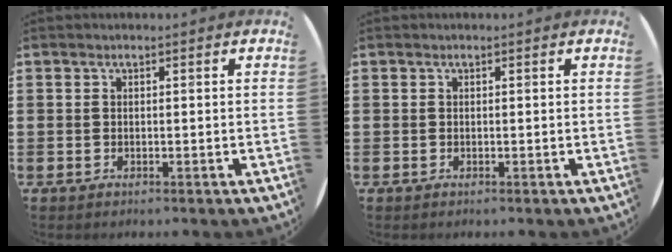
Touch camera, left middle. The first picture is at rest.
{"total": 0.0}